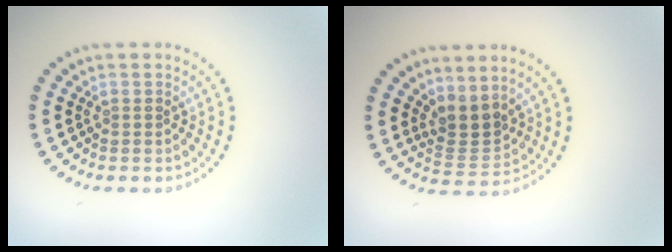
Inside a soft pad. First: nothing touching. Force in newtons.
{"total": 2.8, "press": 2.1, "slide": 1.8}